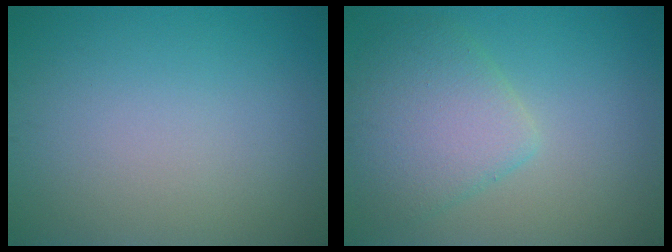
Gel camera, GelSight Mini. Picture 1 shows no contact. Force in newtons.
{"total": 4.9, "press": 4.8, "slide": 0.3}